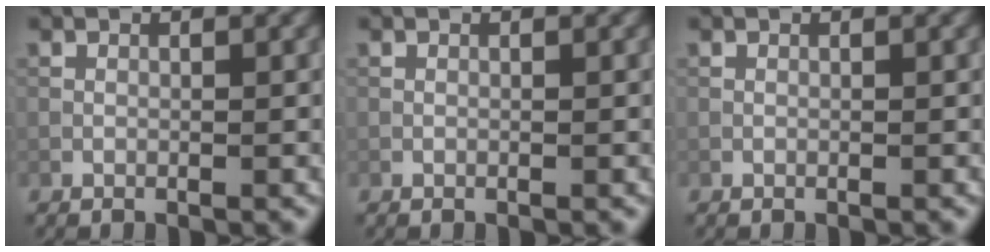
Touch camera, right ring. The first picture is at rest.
{"total": 0.0}
{"total": 0.0}